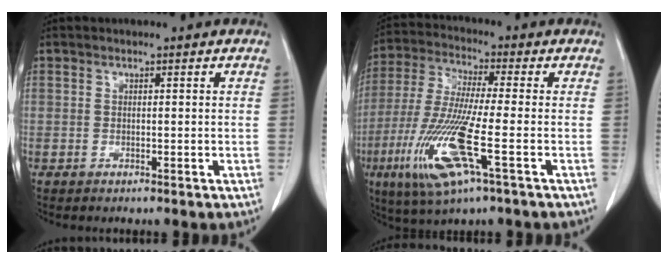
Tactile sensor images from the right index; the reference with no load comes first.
{"total": 14.2, "force": [-5.0, 0.9, 13.3], "torque": [-0.284, -0.027, -0.095]}